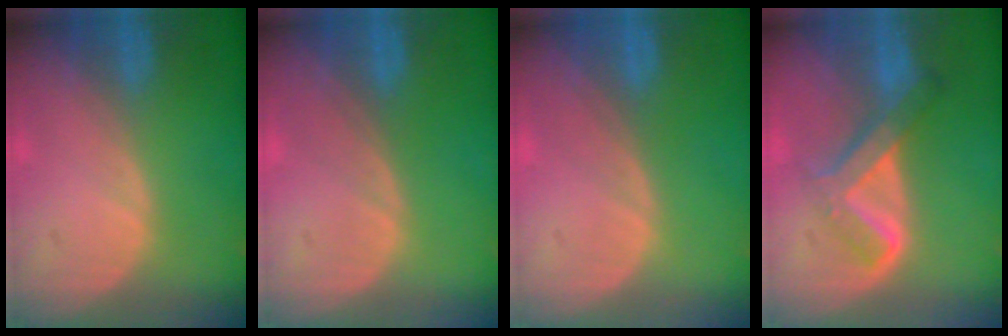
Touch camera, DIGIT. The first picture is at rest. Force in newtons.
{"total": 0.0}
{"total": 0.0}
{"total": 6.7, "press": 5.7, "slide": 3.6}